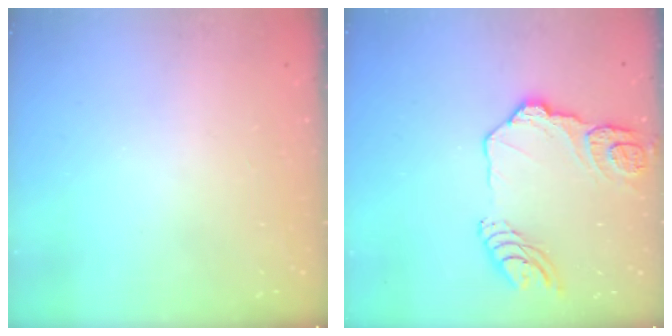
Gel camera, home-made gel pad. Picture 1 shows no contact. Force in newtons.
{"total": 16.3, "press": 16.2, "slide": 1.9}